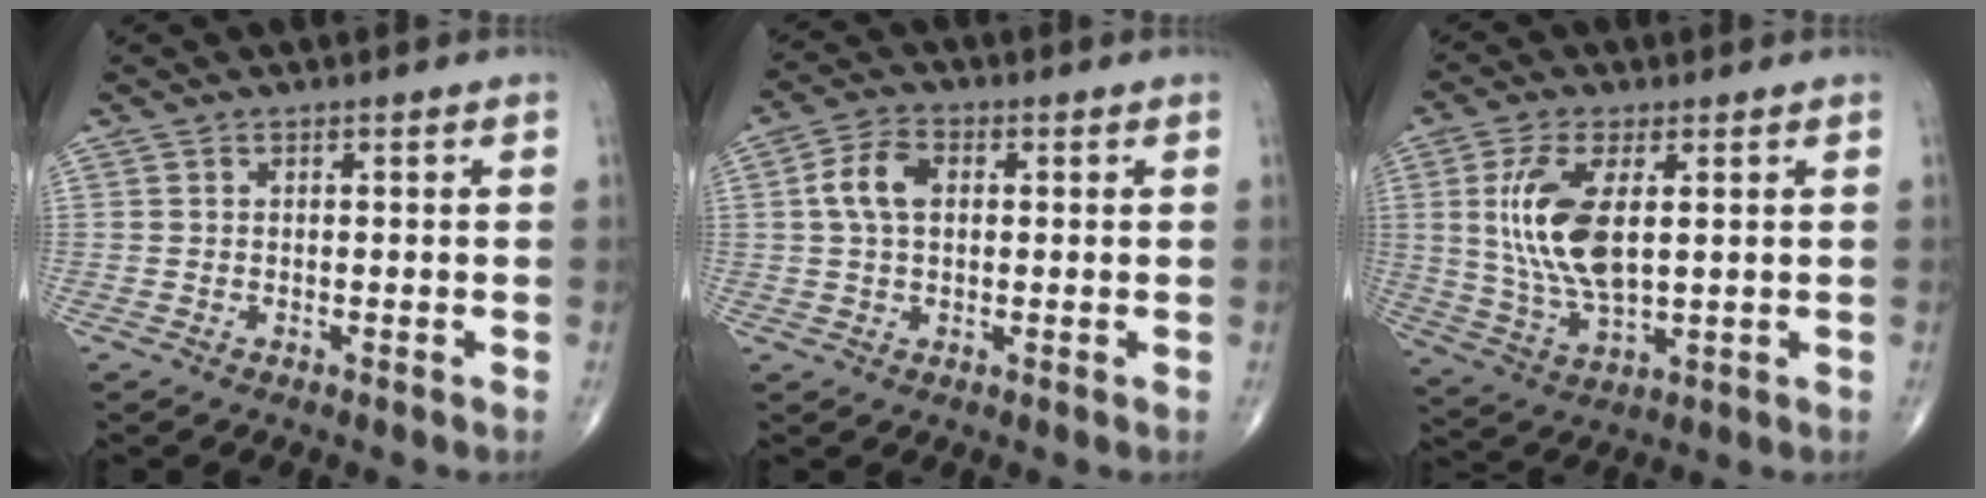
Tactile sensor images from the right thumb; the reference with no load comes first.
{"total": 6.4, "force": [1.0, 4.1, 4.8], "torque": [-0.096, 0.015, 0.013]}
{"total": 12.7, "force": [2.4, 5.6, 11.1], "torque": [-0.233, -0.014, 0.055]}